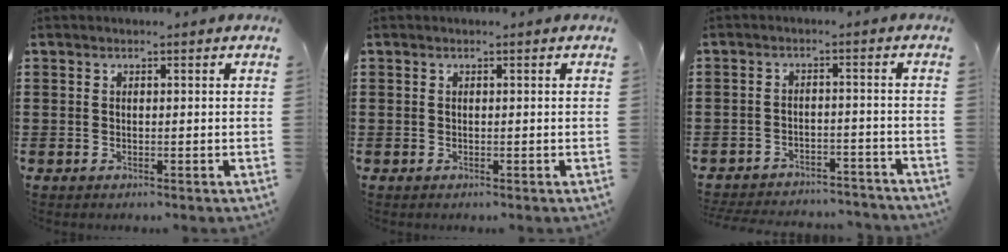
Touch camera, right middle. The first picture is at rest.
{"total": 0.0}
{"total": 3.7, "force": [-3.7, 0.3, 0.2], "torque": [-0.007, 0.002, -0.078]}